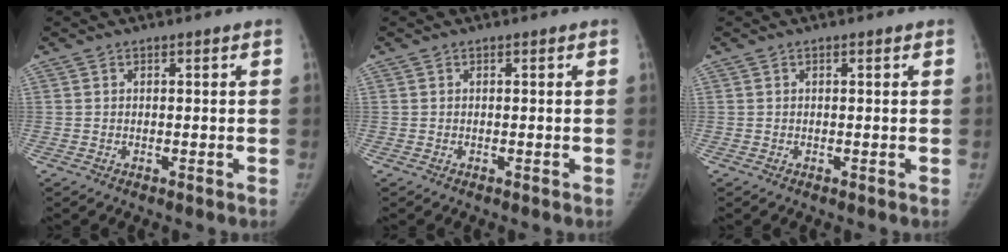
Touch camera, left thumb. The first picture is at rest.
{"total": 0.0}
{"total": 0.0}